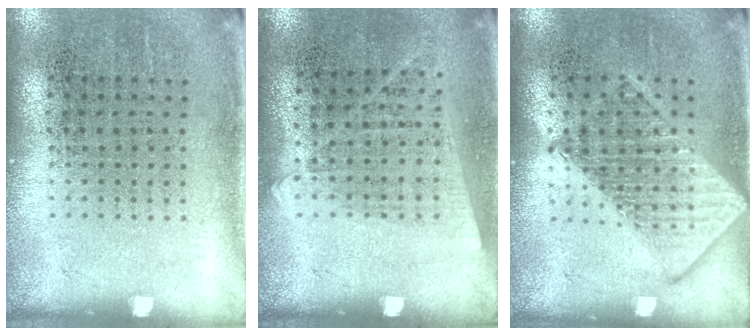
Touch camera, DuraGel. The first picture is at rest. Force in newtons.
{"total": 1.2, "press": 1.0, "slide": 0.5}
{"total": 2.7, "press": 2.7, "slide": 0.3}